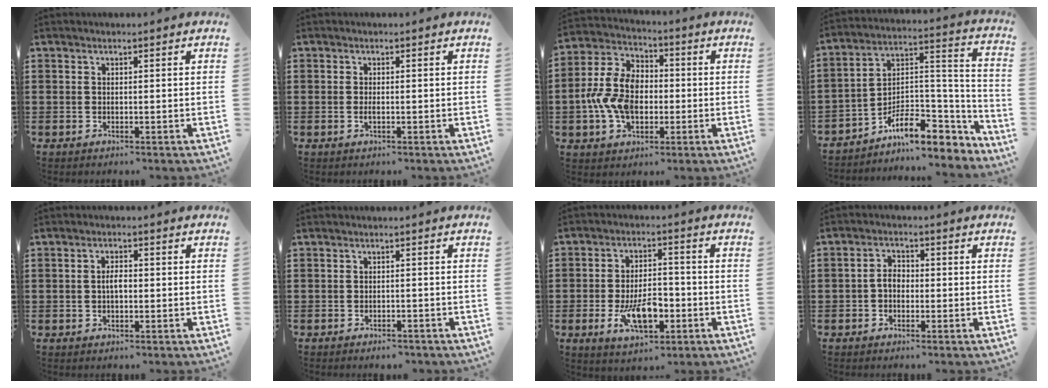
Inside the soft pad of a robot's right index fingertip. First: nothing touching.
{"total": 0.8, "force": [-0.2, 0.0, 0.8], "torque": [-0.016, -0.006, -0.001]}
{"total": 10.3, "force": [-1.3, 7.2, 7.3], "torque": [-0.177, 0.008, -0.026]}
{"total": 9.6, "force": [-6.2, 4.7, 5.5], "torque": [-0.094, 0.010, -0.111]}
{"total": 2.3, "force": [-0.1, 0.9, 2.1], "torque": [-0.039, 0.002, -0.003]}
{"total": 1.3, "force": [-1.3, 0.2, 0.1], "torque": [-0.008, 0.001, -0.027]}
{"total": 9.0, "force": [-3.1, 4.2, 7.3], "torque": [-0.128, -0.006, -0.055]}
{"total": 2.8, "force": [-0.7, 1.8, 2.0], "torque": [-0.047, 0.001, -0.017]}